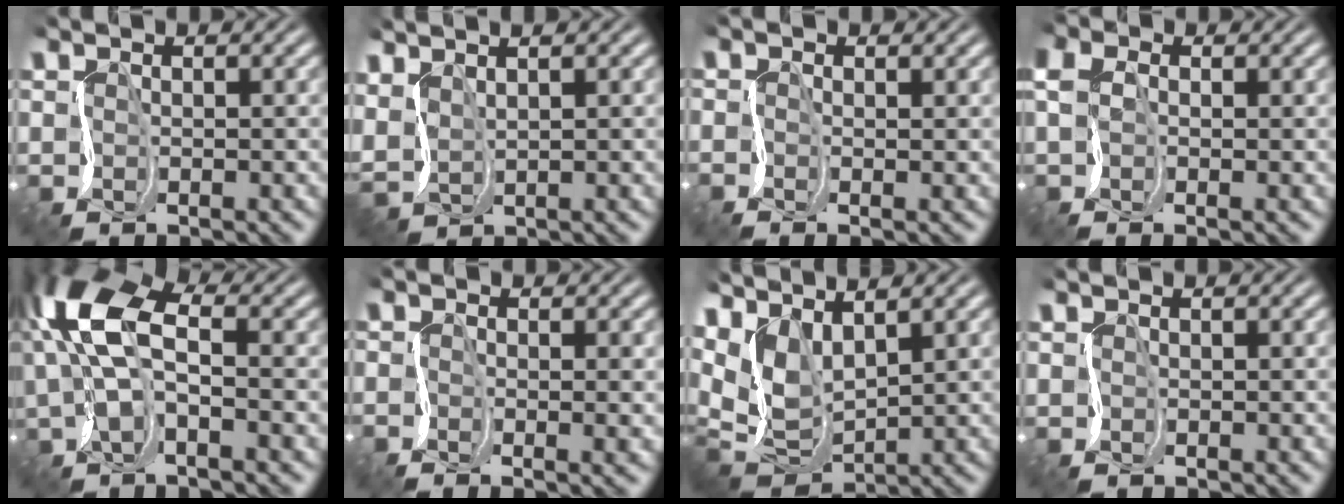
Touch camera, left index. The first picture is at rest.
{"total": 2.6, "force": [1.6, 0.8, 1.8], "torque": [-0.044, 0.014, 0.032]}
{"total": 1.1, "force": [0.1, 0.2, 1.0], "torque": [0.001, 0.009, -0.015]}
{"total": 2.9, "force": [0.4, 1.9, 2.1], "torque": [-0.038, 0.020, 0.001]}
{"total": 8.4, "force": [1.1, 3.9, 7.3], "torque": [-0.171, 0.016, 0.006]}
{"total": 2.1, "force": [0.0, 0.4, 2.1], "torque": [-0.019, 0.006, -0.012]}
{"total": 5.5, "force": [2.4, 2.2, 4.5], "torque": [-0.106, 0.005, 0.040]}
{"total": 0.0}